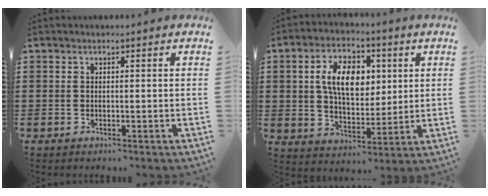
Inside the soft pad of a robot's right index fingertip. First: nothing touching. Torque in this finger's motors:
{"motor_torque": [1.43, 0.19, 1.05, 0.21]}